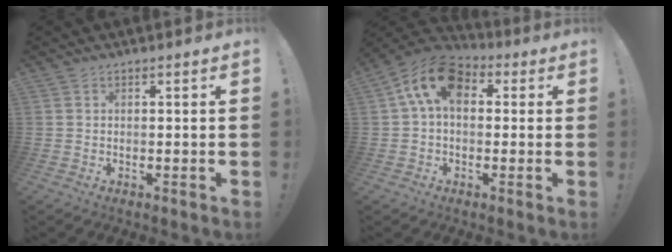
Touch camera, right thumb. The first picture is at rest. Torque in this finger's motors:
{"motor_torque": [1.56, 2.11, 1.30, -0.34, 0.09]}